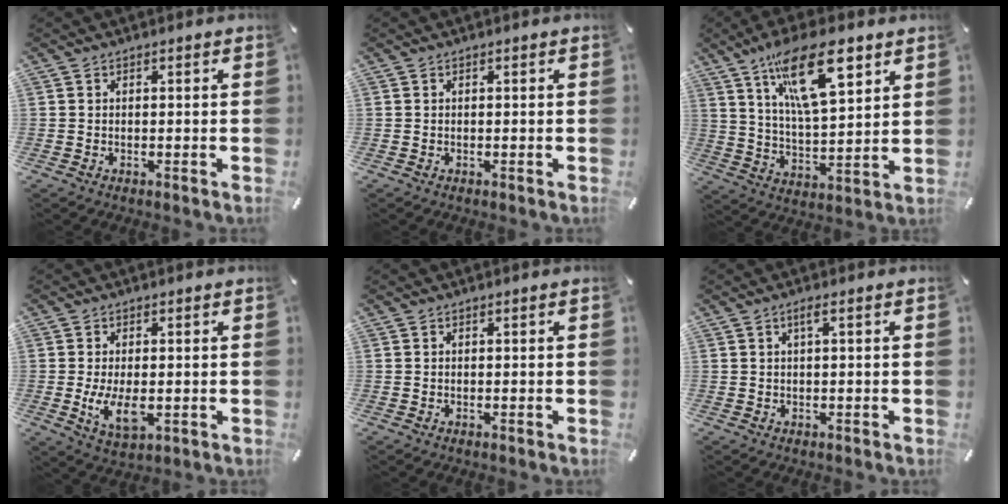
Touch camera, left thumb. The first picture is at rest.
{"total": 0.0}
{"total": 17.8, "force": [9.7, 7.1, 13.1], "torque": [-0.234, -0.026, 0.157]}
{"total": 7.4, "force": [-0.8, 3.9, 6.3], "torque": [-0.129, -0.017, -0.018]}
{"total": 0.0}
{"total": 1.8, "force": [0.4, 0.1, 1.7], "torque": [-0.034, 0.000, 0.006]}